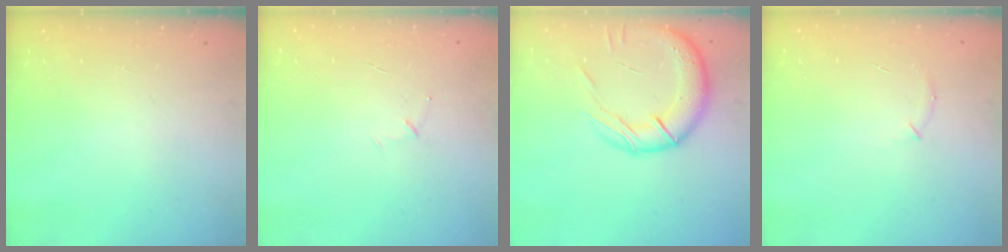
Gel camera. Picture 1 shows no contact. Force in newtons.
{"total": 3.4, "press": 3.3, "slide": 0.9}
{"total": 17.5, "press": 17.0, "slide": 4.4}
{"total": 5.0, "press": 4.8, "slide": 1.2}